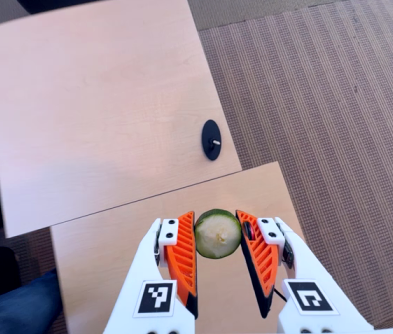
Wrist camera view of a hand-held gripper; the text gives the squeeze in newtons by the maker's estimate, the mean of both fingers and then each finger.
{"total": 10.6, "left": 11.1, "right": 10.1}